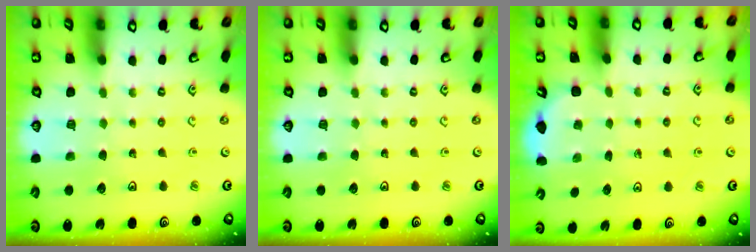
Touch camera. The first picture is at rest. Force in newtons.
{"total": 0.0}
{"total": 2.3, "press": 1.8, "slide": 1.4}